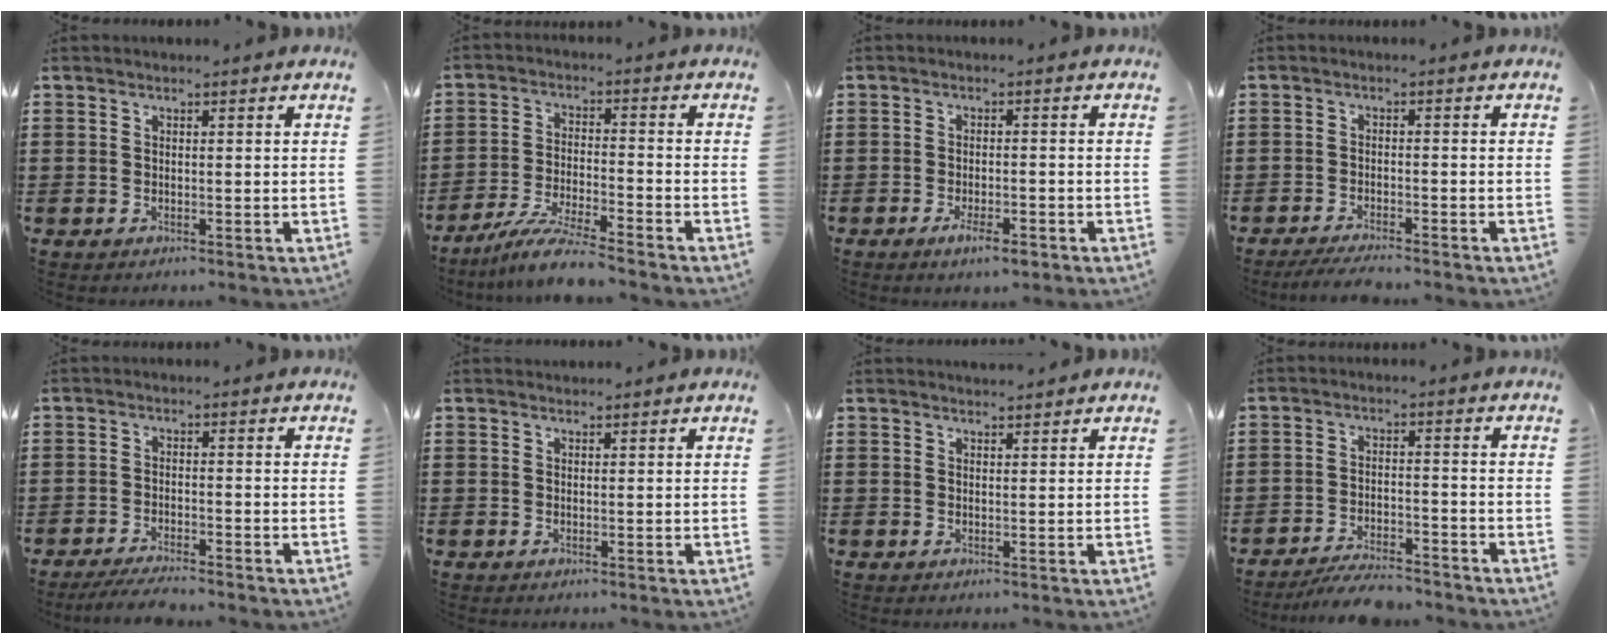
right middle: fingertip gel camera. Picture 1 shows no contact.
{"total": 7.0, "force": [-6.1, -0.1, 3.4], "torque": [-0.069, -0.011, -0.116]}
{"total": 3.3, "force": [-2.0, 0.9, 2.4], "torque": [-0.044, 0.001, -0.038]}
{"total": 2.9, "force": [-2.7, 0.0, 1.1], "torque": [-0.018, 0.000, -0.052]}
{"total": 3.4, "force": [-3.2, 0.1, 1.3], "torque": [-0.028, -0.005, -0.063]}
{"total": 0.6, "force": [0.6, 0.0, -0.1], "torque": [-0.001, -0.001, 0.012]}
{"total": 1.3, "force": [1.3, 0.1, 0.0], "torque": [-0.004, 0.000, 0.025]}
{"total": 5.3, "force": [-5.0, 0.7, 1.7], "torque": [-0.033, 0.000, -0.098]}